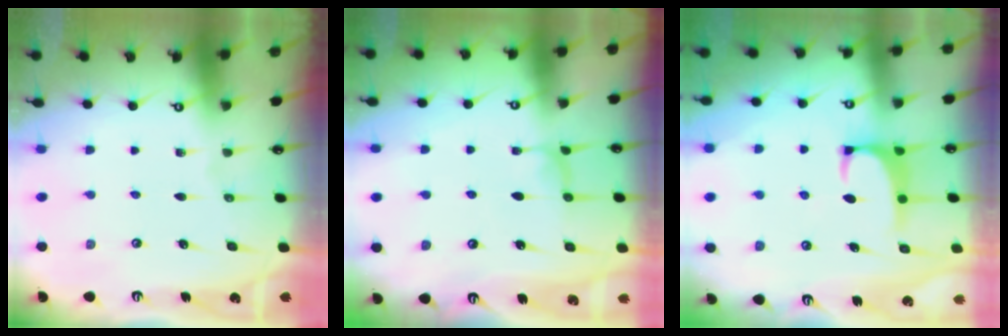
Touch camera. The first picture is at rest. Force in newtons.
{"total": 0.6, "press": 0.6, "slide": 0.3}
{"total": 0.7, "press": 0.4, "slide": 0.6}